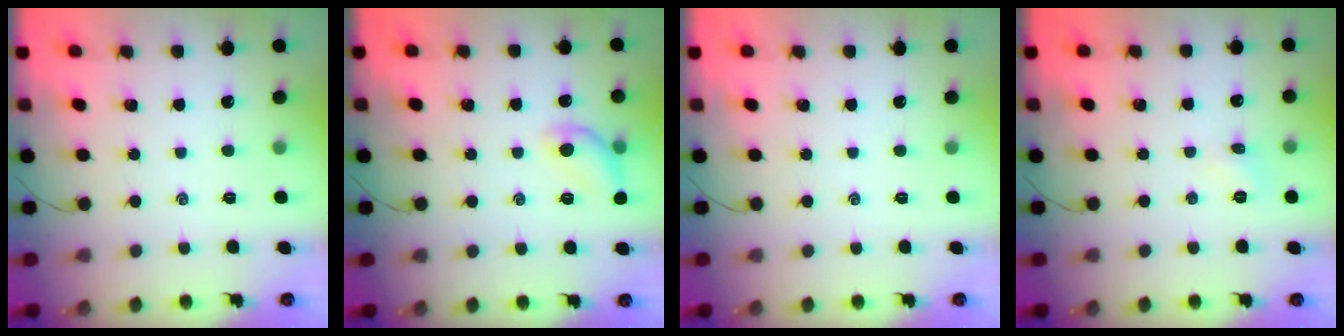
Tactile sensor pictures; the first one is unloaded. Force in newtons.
{"total": 9.6, "press": 9.6, "slide": 0.4}
{"total": 0.0}
{"total": 5.1, "press": 4.9, "slide": 1.6}